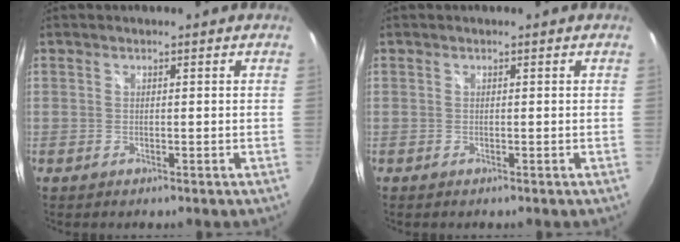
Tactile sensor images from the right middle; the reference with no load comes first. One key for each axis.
{"total": 0.0}